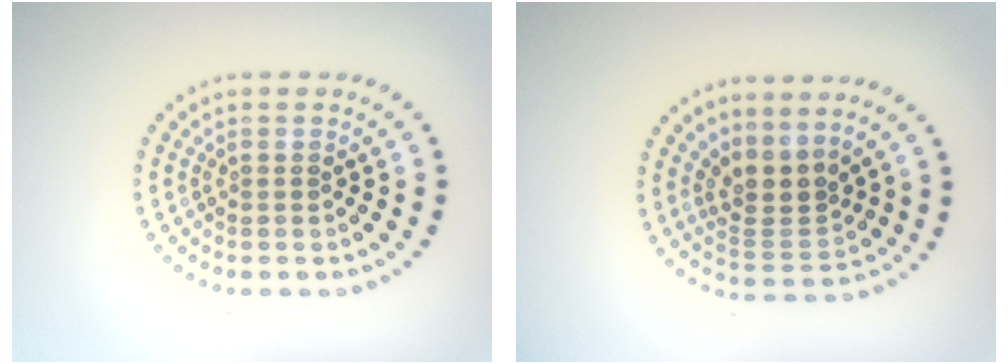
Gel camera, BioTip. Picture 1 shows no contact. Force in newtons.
{"total": 2.9, "press": 2.1, "slide": 2.1}